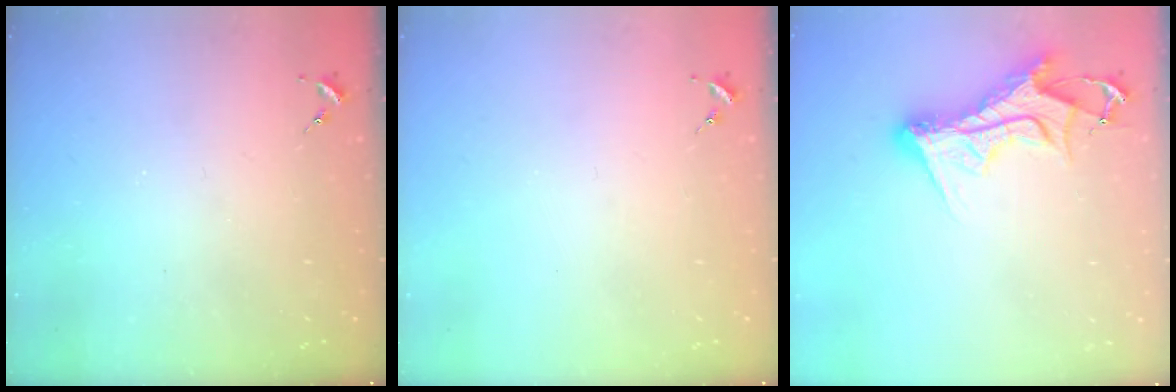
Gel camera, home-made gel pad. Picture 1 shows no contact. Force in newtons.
{"total": 0.0}
{"total": 12.6, "press": 12.5, "slide": 1.4}